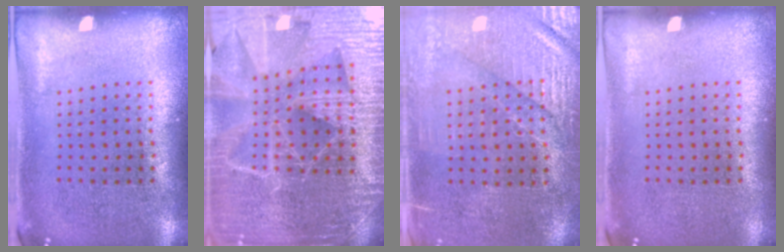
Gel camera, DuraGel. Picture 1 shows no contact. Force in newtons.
{"total": 5.3, "press": 4.8, "slide": 2.3}
{"total": 3.2, "press": 2.9, "slide": 1.1}
{"total": 0.0}